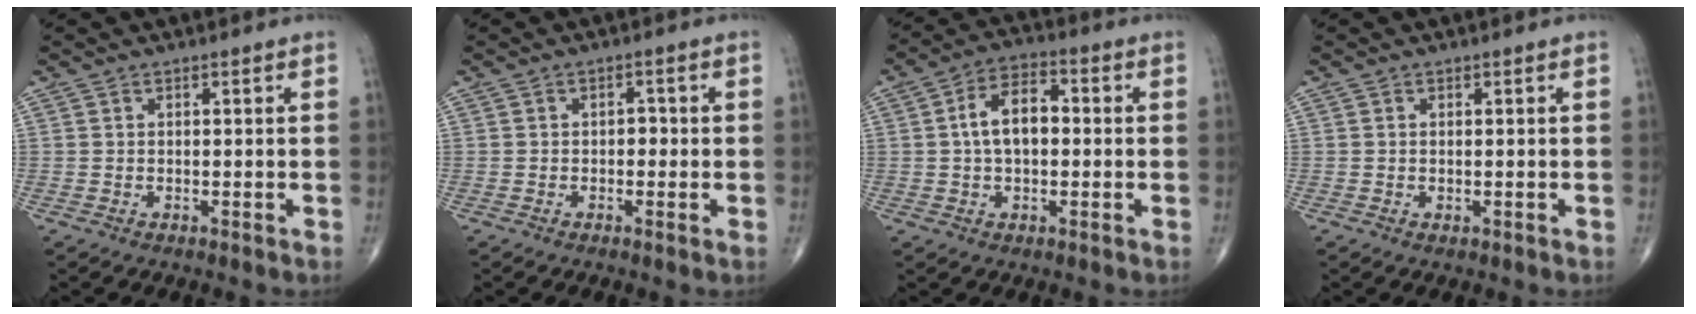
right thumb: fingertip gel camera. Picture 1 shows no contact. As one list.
[{"total": 2.0, "force": [-0.3, 1.3, 1.6], "torque": [-0.008, 0.004, -0.009]}, {"total": 8.7, "force": [0.4, 5.1, 7.0], "torque": [-0.112, 0.024, -0.003]}, {"total": 0.0}]